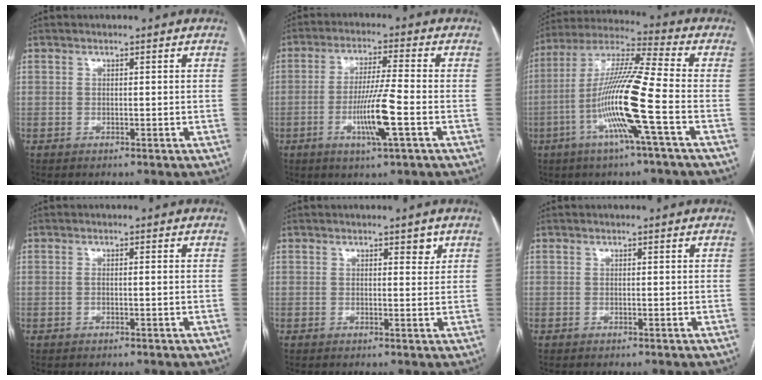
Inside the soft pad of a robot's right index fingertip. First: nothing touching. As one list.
[{"total": 8.8, "force": [-2.8, -0.5, 8.3], "torque": [-0.159, -0.010, -0.052]}, {"total": 15.4, "force": [-4.7, -1.1, 14.6], "torque": [-0.287, -0.004, -0.099]}, {"total": 1.1, "force": [-0.1, 0.1, 1.0], "torque": [-0.021, 0.002, 0.000]}, {"total": 1.7, "force": [1.1, 0.8, 1.1], "torque": [-0.011, -0.004, 0.013]}, {"total": 0.0}]